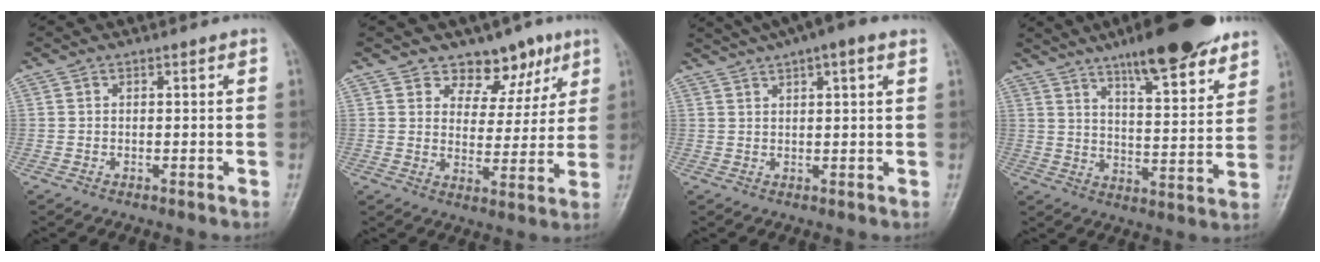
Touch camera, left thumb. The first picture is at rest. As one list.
[{"total": 8.9, "force": [6.1, 5.8, 2.8], "torque": [0.007, -0.030, 0.091]}, {"total": 9.8, "force": [6.4, 2.2, 7.1], "torque": [-0.105, 0.027, 0.096]}, {"total": 18.4, "force": [12.8, 4.4, 12.5], "torque": [-0.151, -0.062, 0.194]}]